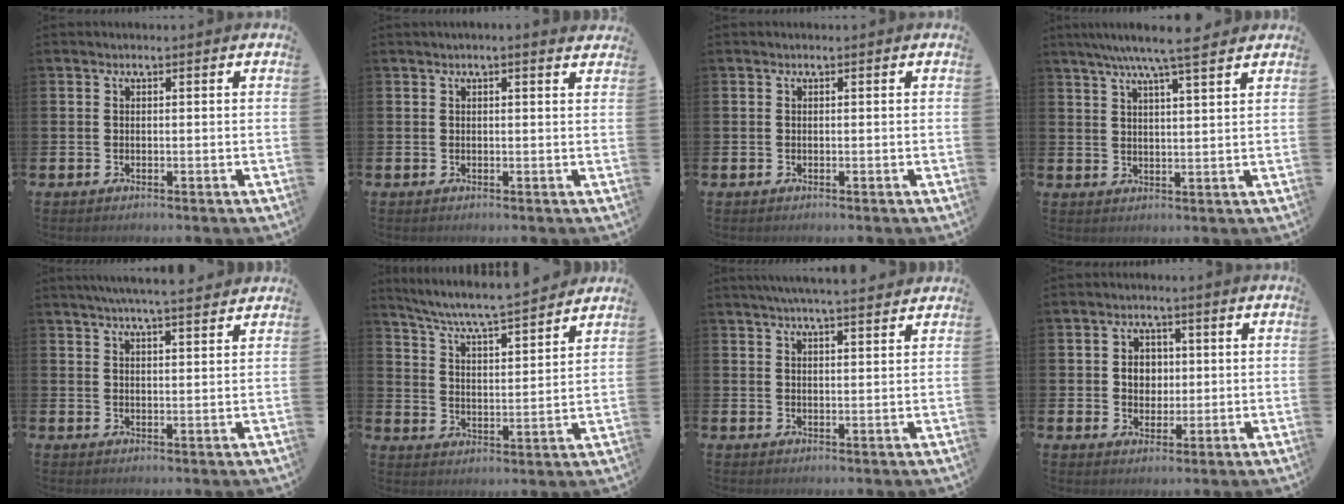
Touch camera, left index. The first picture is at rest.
{"total": 0.6, "force": [0.3, -0.2, 0.5], "torque": [-0.008, 0.000, 0.005]}
{"total": 0.0}
{"total": 6.6, "force": [5.9, 0.1, 3.0], "torque": [-0.067, -0.020, 0.103]}
{"total": 5.1, "force": [4.9, -0.2, 1.6], "torque": [-0.034, -0.018, 0.086]}
{"total": 6.4, "force": [6.1, -0.2, 1.9], "torque": [-0.069, -0.048, 0.102]}
{"total": 4.8, "force": [4.5, -0.2, 1.5], "torque": [-0.032, -0.016, 0.080]}
{"total": 3.6, "force": [0.8, 3.1, 1.5], "torque": [-0.026, 0.007, 0.008]}